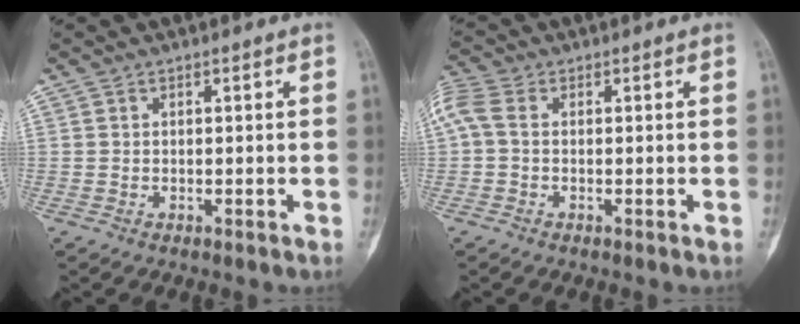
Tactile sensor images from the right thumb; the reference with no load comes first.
{"total": 5.0, "force": [0.4, 3.0, 3.9], "torque": [-0.108, 0.018, 0.001]}